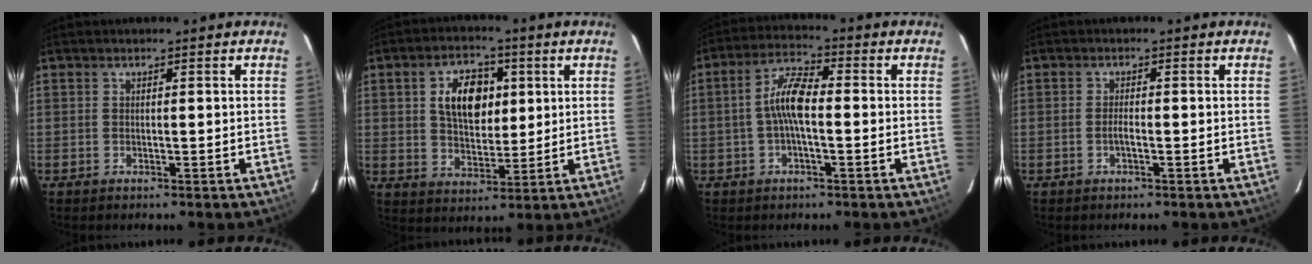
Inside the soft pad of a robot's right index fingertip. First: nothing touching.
{"total": 10.3, "force": [2.7, 6.4, 7.6], "torque": [-0.132, 0.018, 0.052]}
{"total": 7.0, "force": [-0.8, 2.2, 6.6], "torque": [-0.135, 0.018, -0.018]}
{"total": 1.5, "force": [-0.6, 0.4, 1.3], "torque": [-0.027, 0.002, -0.012]}